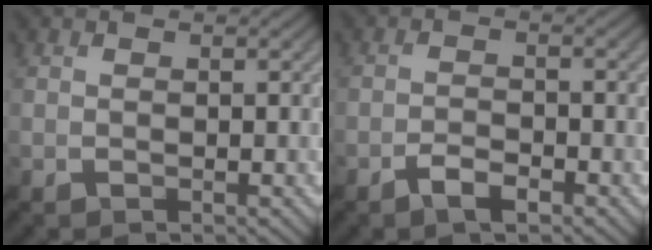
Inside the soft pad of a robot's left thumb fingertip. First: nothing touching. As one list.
[{"total": 2.7, "force": [-2.0, 0.8, 1.7], "torque": [-0.031, 0.000, -0.041]}]